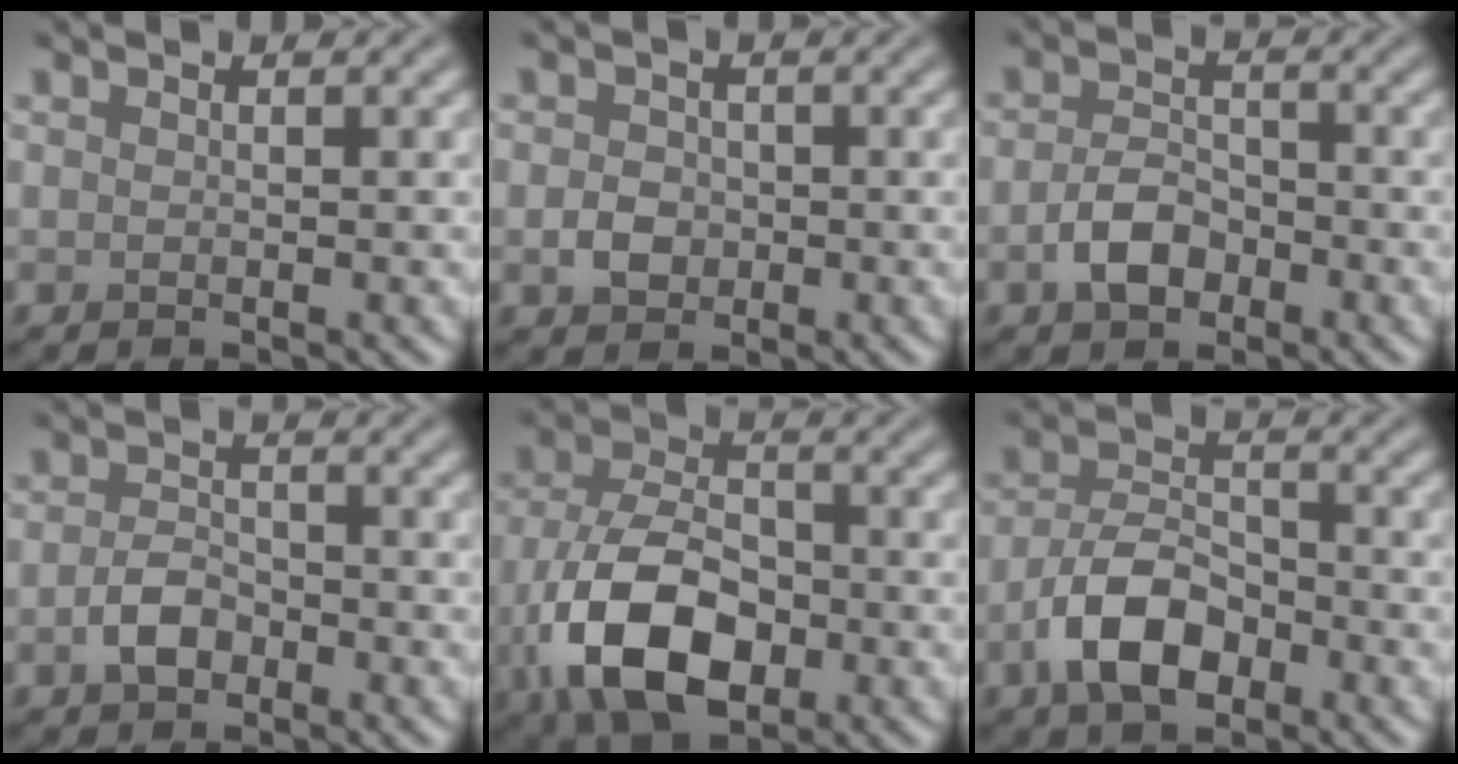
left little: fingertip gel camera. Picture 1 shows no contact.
{"total": 2.0, "force": [-0.4, 1.7, 1.0], "torque": [-0.014, 0.000, -0.012]}
{"total": 3.2, "force": [-1.4, 2.1, 2.0], "torque": [-0.037, 0.004, -0.030]}
{"total": 2.5, "force": [-1.1, 1.6, 1.6], "torque": [-0.031, 0.003, -0.026]}
{"total": 10.3, "force": [-3.6, 6.0, 7.5], "torque": [-0.166, -0.012, -0.074]}
{"total": 5.8, "force": [-2.8, 3.2, 4.0], "torque": [-0.071, 0.003, -0.058]}